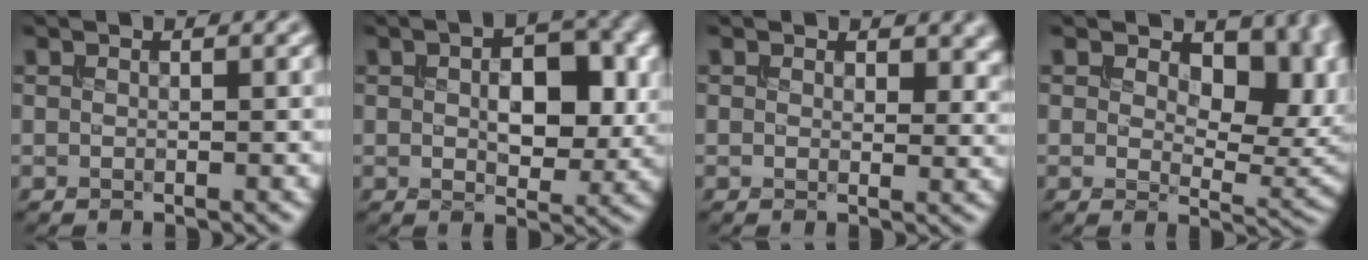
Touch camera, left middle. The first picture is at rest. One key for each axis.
{"total": 6.0, "fx": 0.6, "fy": 3.4, "fz": 4.9, "tx": -0.074, "ty": -0.002, "tz": 0.013}
{"total": 2.7, "fx": 1.3, "fy": 1.8, "fz": 1.4, "tx": -0.021, "ty": -0.007, "tz": 0.016}
{"total": 10.1, "fx": 3.5, "fy": 5.8, "fz": 7.4, "tx": -0.089, "ty": -0.009, "tz": 0.047}